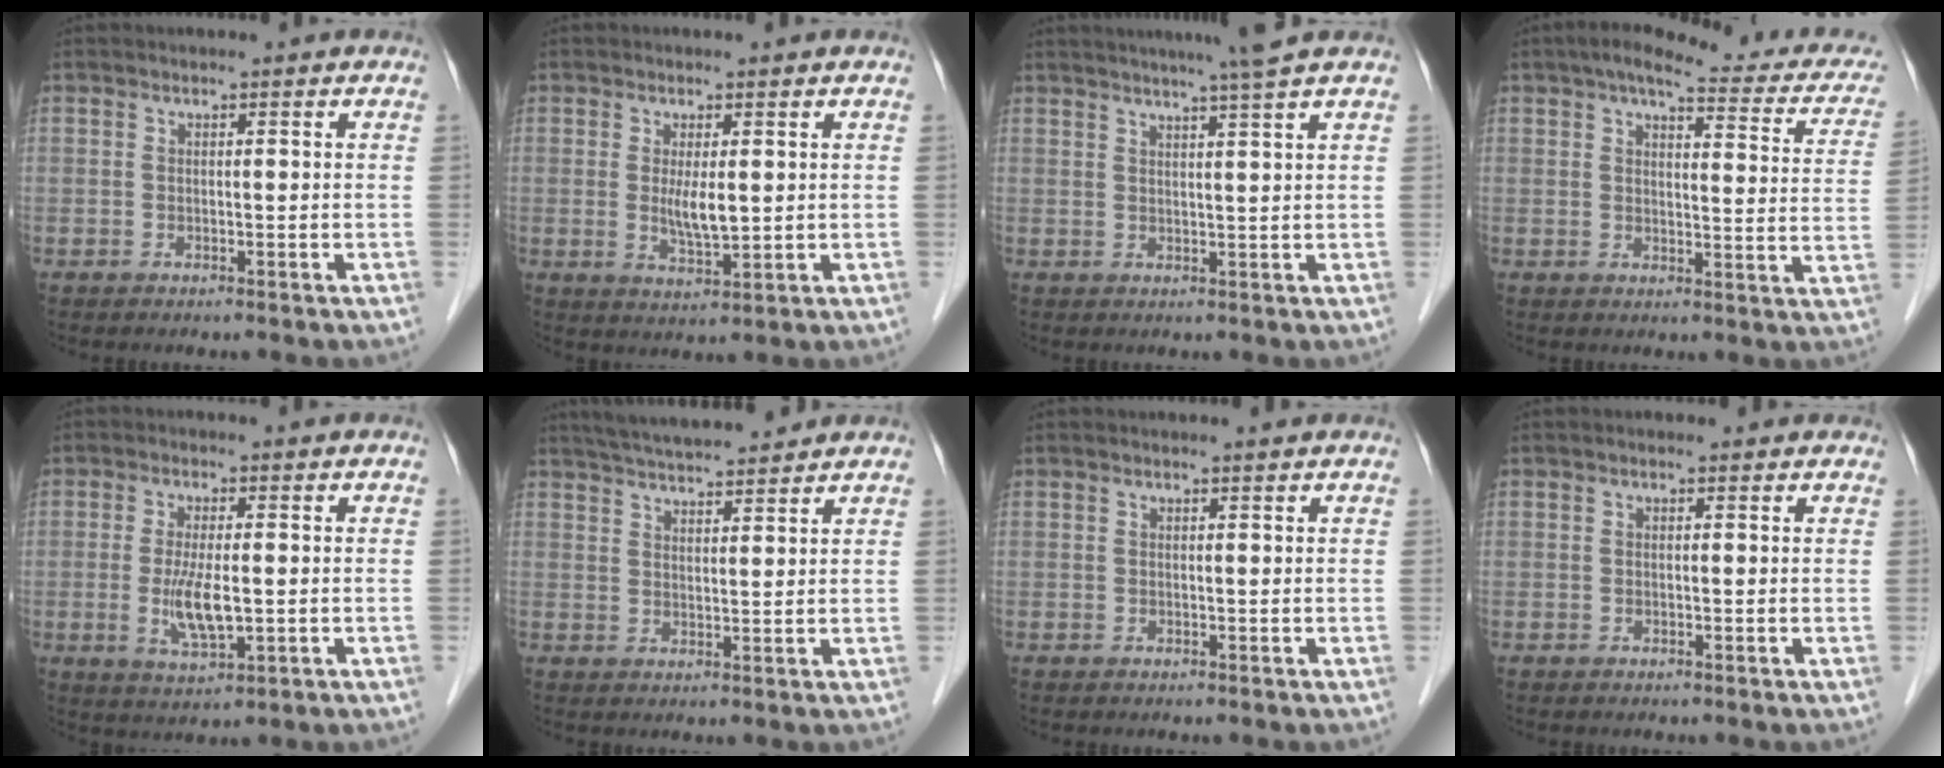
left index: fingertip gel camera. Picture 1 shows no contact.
{"total": 4.0, "force": [0.4, 0.9, 3.9], "torque": [-0.075, -0.010, 0.012]}
{"total": 7.0, "force": [5.7, -1.5, 3.8], "torque": [-0.055, 0.005, 0.073]}
{"total": 19.4, "force": [16.2, 4.3, 9.9], "torque": [-0.112, 0.006, 0.176]}
{"total": 6.0, "force": [-0.8, 1.5, 5.7], "torque": [-0.119, -0.012, -0.011]}
{"total": 9.9, "force": [9.2, 0.8, 3.8], "torque": [-0.065, 0.024, 0.142]}
{"total": 0.7, "force": [0.6, -0.1, 0.2], "torque": [-0.010, -0.001, 0.012]}
{"total": 0.9, "force": [0.6, 0.6, 0.1], "torque": [-0.004, 0.005, 0.001]}